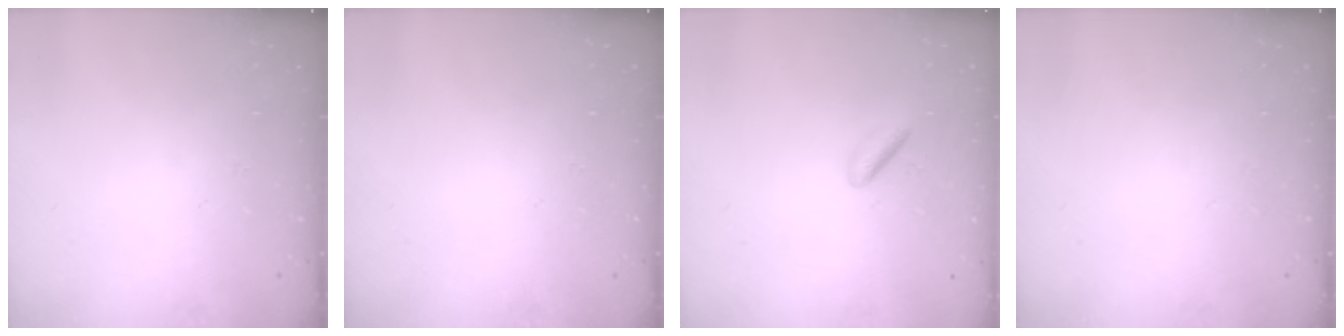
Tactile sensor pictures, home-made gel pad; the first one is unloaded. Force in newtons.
{"total": 0.0}
{"total": 3.3, "press": 3.1, "slide": 1.0}
{"total": 0.0}